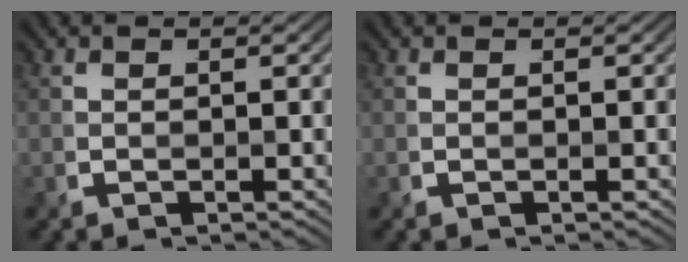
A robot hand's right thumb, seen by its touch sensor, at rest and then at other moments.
{"total": 0.0}